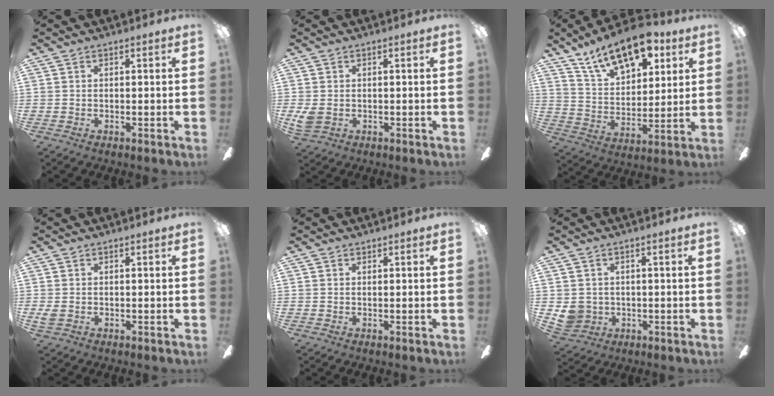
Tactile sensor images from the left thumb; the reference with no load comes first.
{"total": 3.2, "force": [0.0, 2.3, 2.2], "torque": [-0.054, 0.000, -0.001]}
{"total": 16.7, "force": [11.2, 8.2, 9.4], "torque": [-0.148, -0.051, 0.197]}
{"total": 1.7, "force": [-0.2, 1.1, 1.3], "torque": [-0.031, 0.001, -0.006]}
{"total": 0.0}
{"total": 4.8, "force": [0.6, 4.6, 1.4], "torque": [-0.042, 0.003, 0.012]}